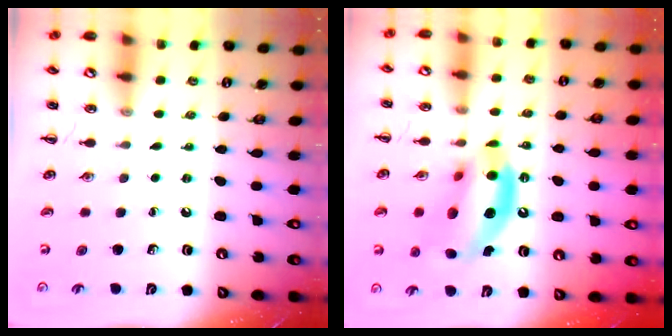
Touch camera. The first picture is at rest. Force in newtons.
{"total": 16.3, "press": 15.7, "slide": 4.1}